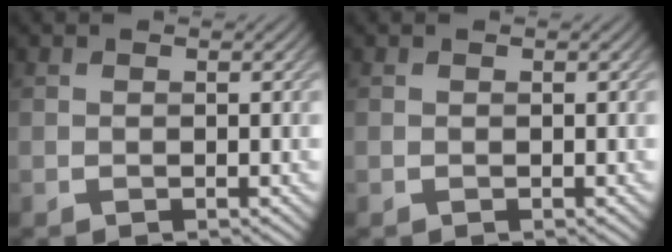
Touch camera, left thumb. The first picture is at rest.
{"total": 0.0}